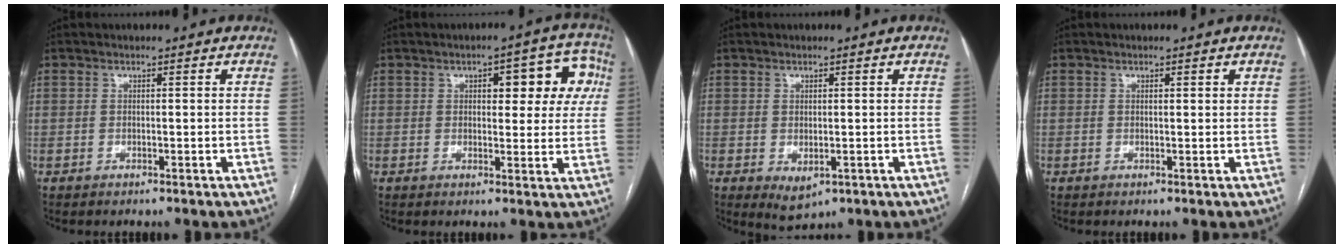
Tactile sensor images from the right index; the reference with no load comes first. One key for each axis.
{"total": 9.5, "fx": 2.8, "fy": 3.8, "fz": 8.2, "tx": -0.082, "ty": 0.029, "tz": 0.032}
{"total": 3.2, "fx": -0.9, "fy": 1.7, "fz": 2.5, "tx": -0.038, "ty": -0.009, "tz": 0.002}
{"total": 0.7, "fx": 0.4, "fy": 0.1, "fz": 0.6, "tx": -0.011, "ty": 0.002, "tz": 0.005}